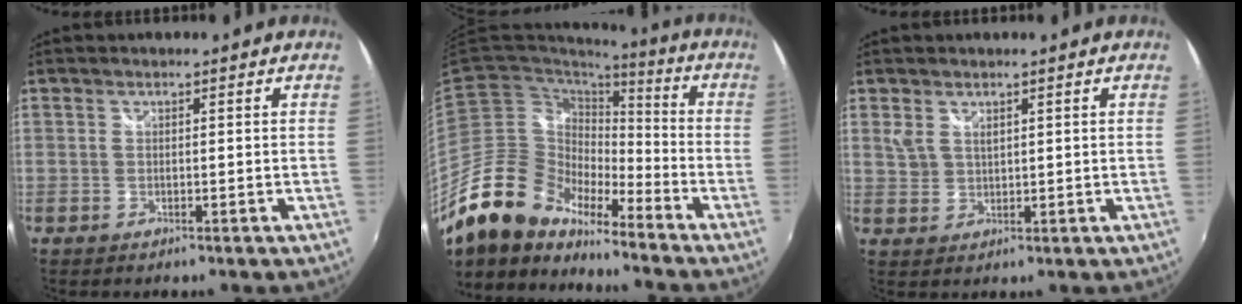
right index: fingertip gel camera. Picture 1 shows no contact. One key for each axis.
{"total": 16.7, "fx": -14.1, "fy": 6.8, "fz": 5.7, "tx": -0.112, "ty": 0.011, "tz": -0.266}
{"total": 2.7, "fx": 1.7, "fy": 1.6, "fz": 1.4, "tx": -0.022, "ty": 0.000, "tz": 0.033}